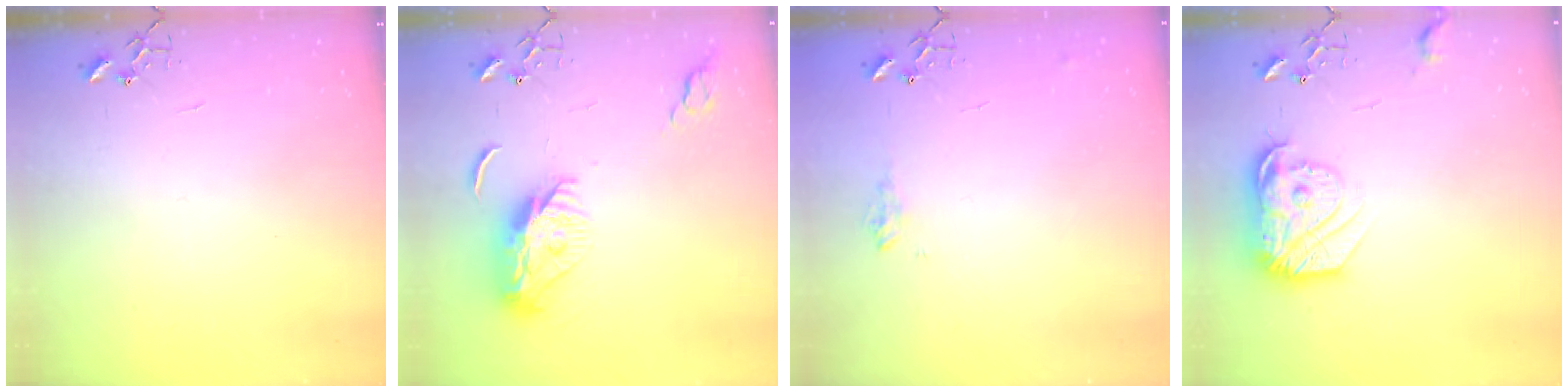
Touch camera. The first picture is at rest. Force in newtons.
{"total": 10.9, "press": 10.9, "slide": 0.9}
{"total": 7.7, "press": 7.7, "slide": 0.9}
{"total": 17.9, "press": 17.9, "slide": 1.2}